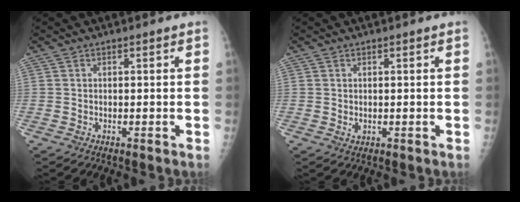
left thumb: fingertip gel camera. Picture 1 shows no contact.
{"total": 1.0, "force": [0.2, 0.7, 0.6], "torque": [-0.005, -0.003, 0.006]}